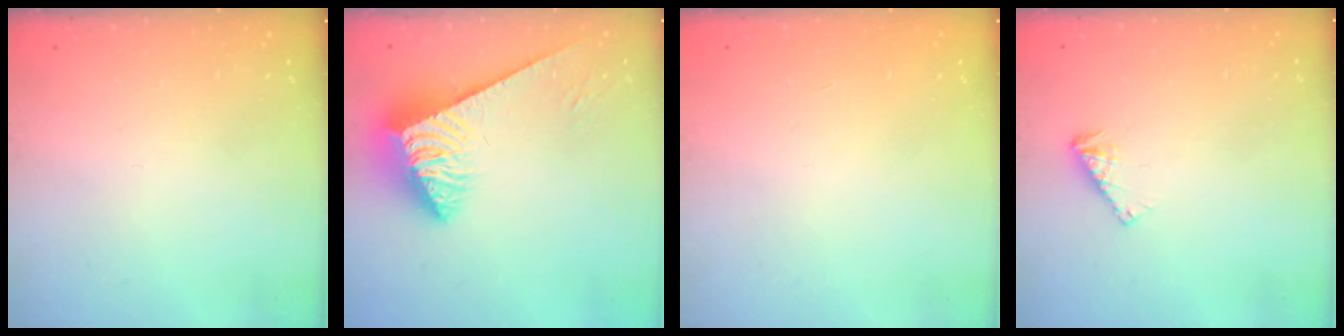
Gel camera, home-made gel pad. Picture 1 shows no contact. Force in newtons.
{"total": 5.3, "press": 5.2, "slide": 0.5}
{"total": 0.0}
{"total": 4.0, "press": 4.0, "slide": 0.2}